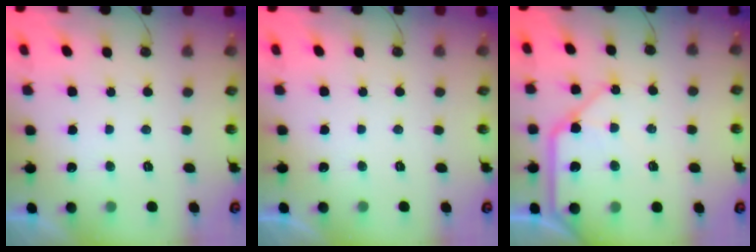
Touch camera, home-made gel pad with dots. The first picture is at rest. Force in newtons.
{"total": 0.0}
{"total": 12.1, "press": 11.9, "slide": 1.6}